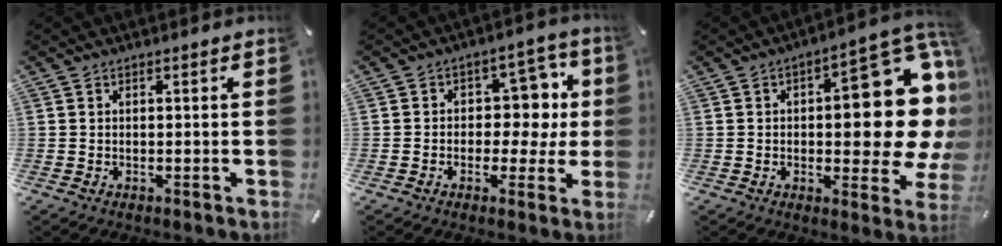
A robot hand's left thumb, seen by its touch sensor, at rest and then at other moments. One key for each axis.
{"total": 9.9, "fx": 1.2, "fy": 7.7, "fz": 6.1, "tx": -0.069, "ty": -0.008, "tz": 0.021}
{"total": 24.4, "fx": 3.3, "fy": 11.0, "fz": 21.5, "tx": -0.247, "ty": -0.052, "tz": 0.061}